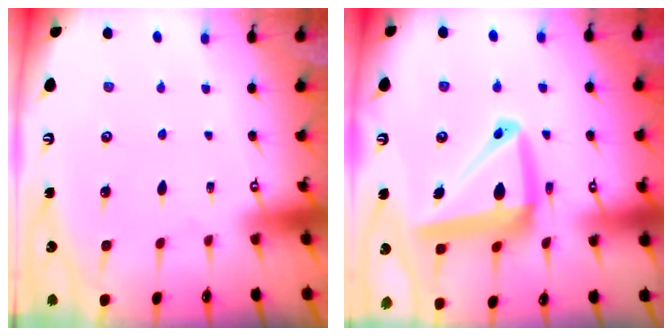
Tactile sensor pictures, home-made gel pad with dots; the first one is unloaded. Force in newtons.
{"total": 15.3, "press": 15.1, "slide": 1.9}